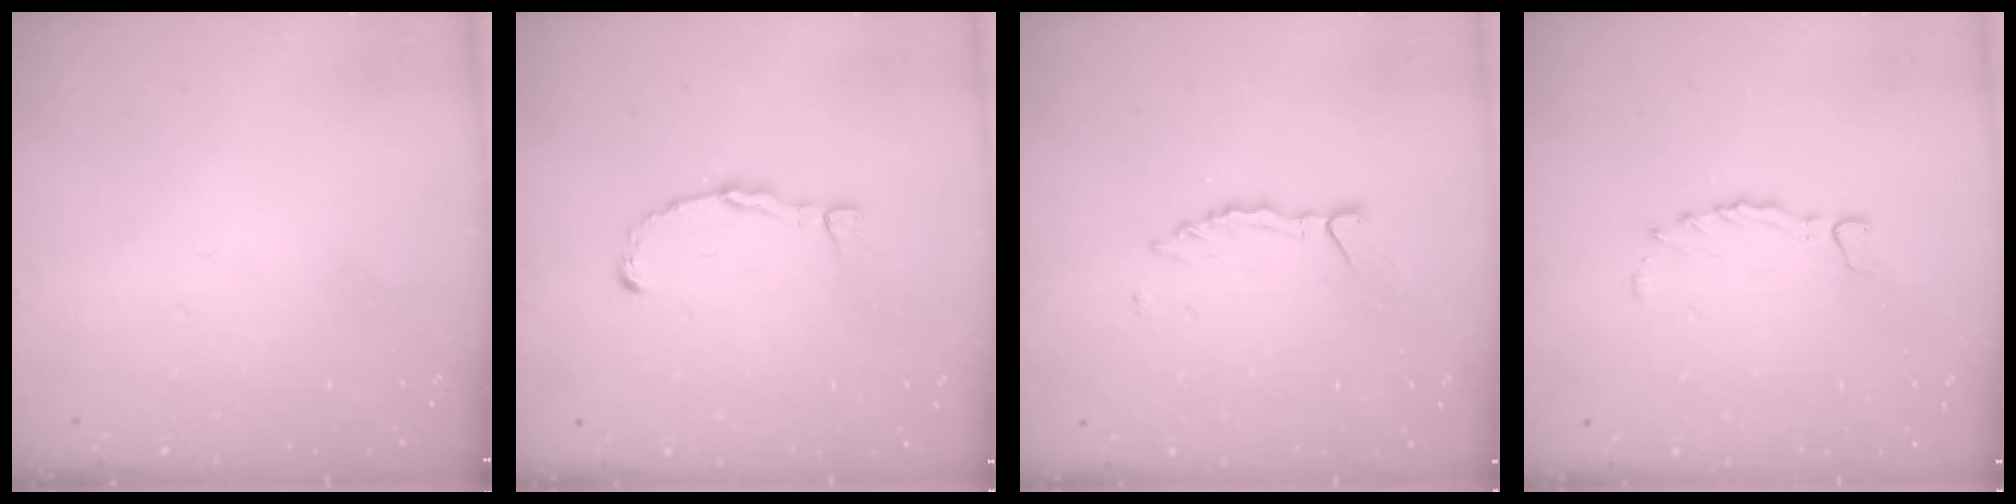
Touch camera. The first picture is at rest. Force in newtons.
{"total": 2.5, "press": 2.5, "slide": 0.2}
{"total": 2.7, "press": 2.7, "slide": 0.3}
{"total": 1.0, "press": 1.0, "slide": 0.3}